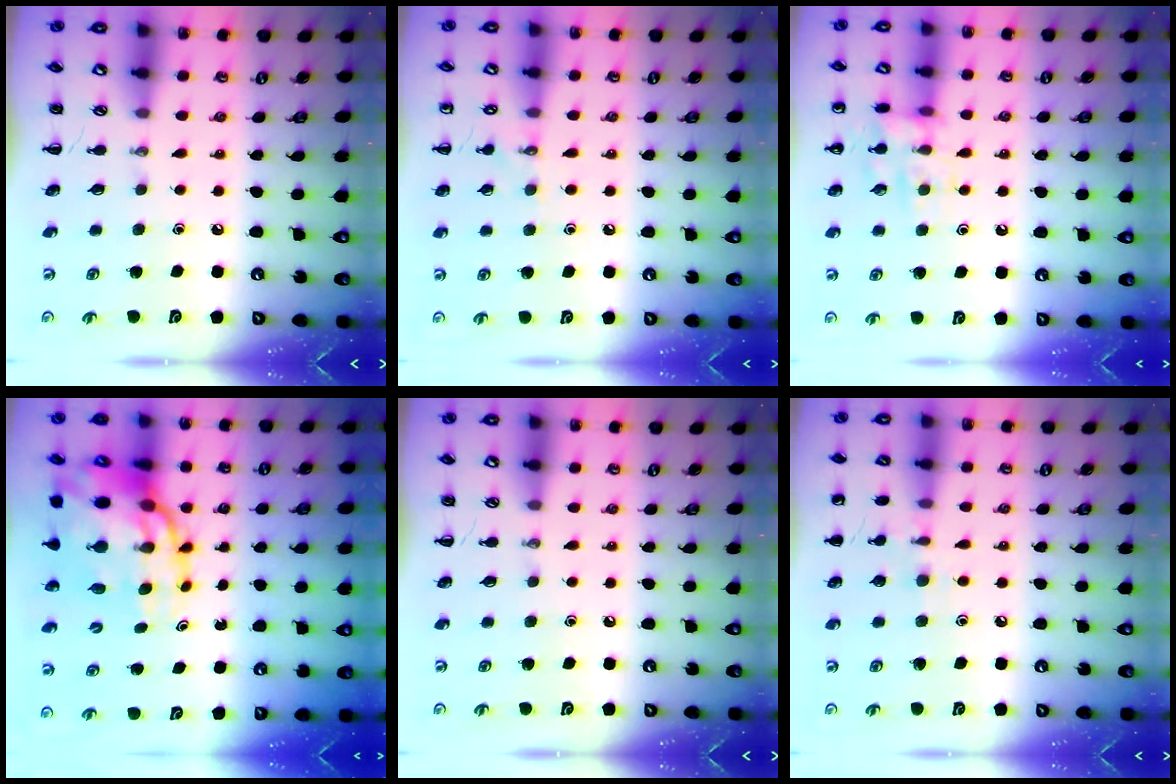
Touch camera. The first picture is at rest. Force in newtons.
{"total": 7.2, "press": 6.8, "slide": 2.1}
{"total": 12.0, "press": 12.0, "slide": 0.7}
{"total": 17.5, "press": 16.8, "slide": 4.9}
{"total": 0.0}
{"total": 7.4, "press": 7.2, "slide": 1.9}